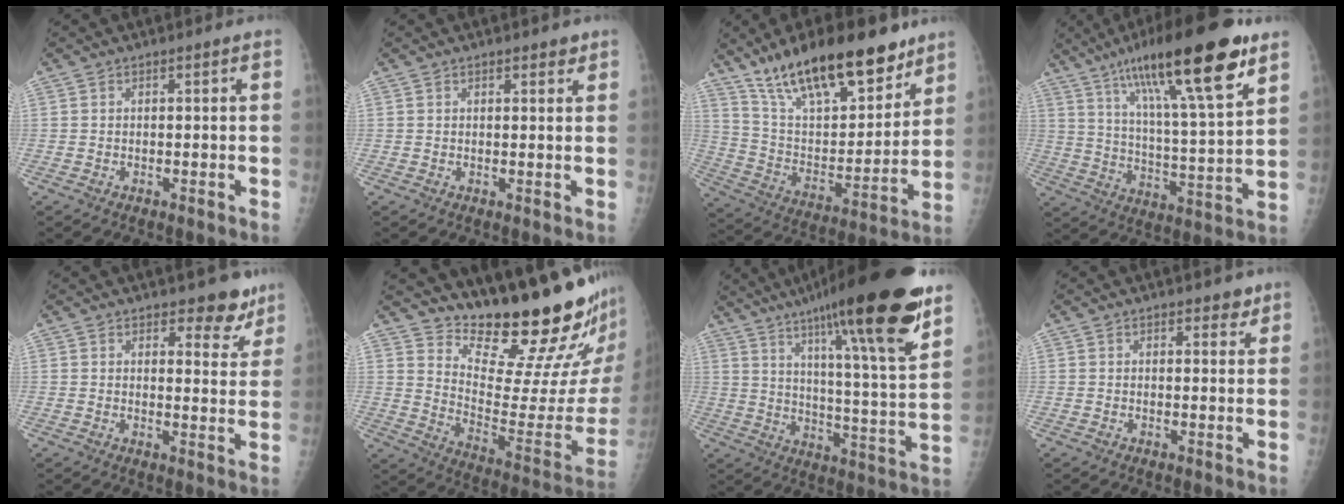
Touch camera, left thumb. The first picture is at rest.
{"total": 1.6, "force": [1.2, 0.8, 0.8], "torque": [0.001, -0.006, 0.012]}
{"total": 24.7, "force": [17.3, 9.0, 15.1], "torque": [-0.210, -0.059, 0.295]}
{"total": 24.4, "force": [14.1, 4.6, 19.3], "torque": [-0.307, -0.035, 0.232]}
{"total": 6.2, "force": [4.8, 2.9, 2.6], "torque": [0.003, -0.033, 0.059]}
{"total": 22.9, "force": [19.2, 3.7, 11.9], "torque": [-0.143, -0.175, 0.278]}
{"total": 27.5, "force": [18.1, 3.2, 20.5], "torque": [-0.303, -0.062, 0.275]}
{"total": 2.6, "force": [1.9, 1.3, 1.1], "torque": [0.004, -0.010, 0.022]}